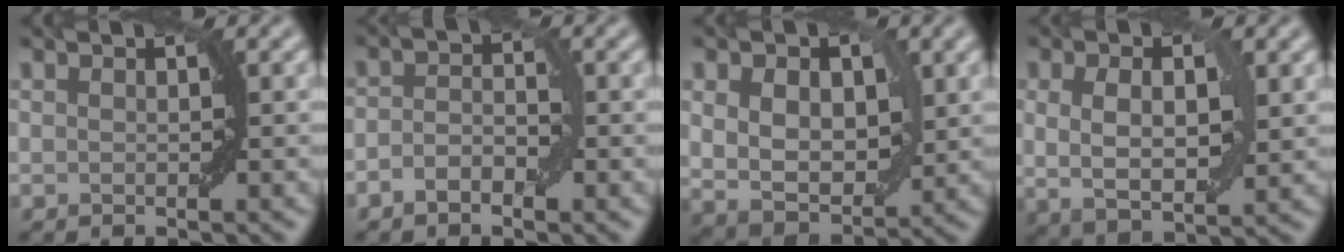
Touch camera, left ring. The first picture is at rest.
{"total": 2.3, "force": [-1.0, 1.2, 1.6], "torque": [-0.031, 0.002, -0.020]}
{"total": 6.6, "force": [1.2, 4.6, 4.6], "torque": [-0.078, -0.008, 0.027]}
{"total": 5.4, "force": [0.9, 2.7, 4.5], "torque": [-0.079, -0.003, 0.019]}